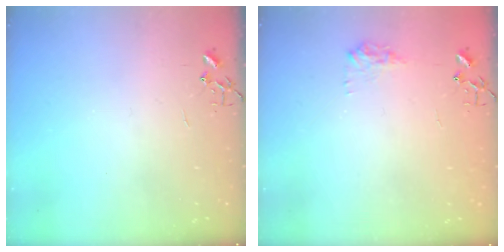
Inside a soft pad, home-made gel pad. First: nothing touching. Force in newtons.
{"total": 7.8, "press": 7.8, "slide": 0.4}